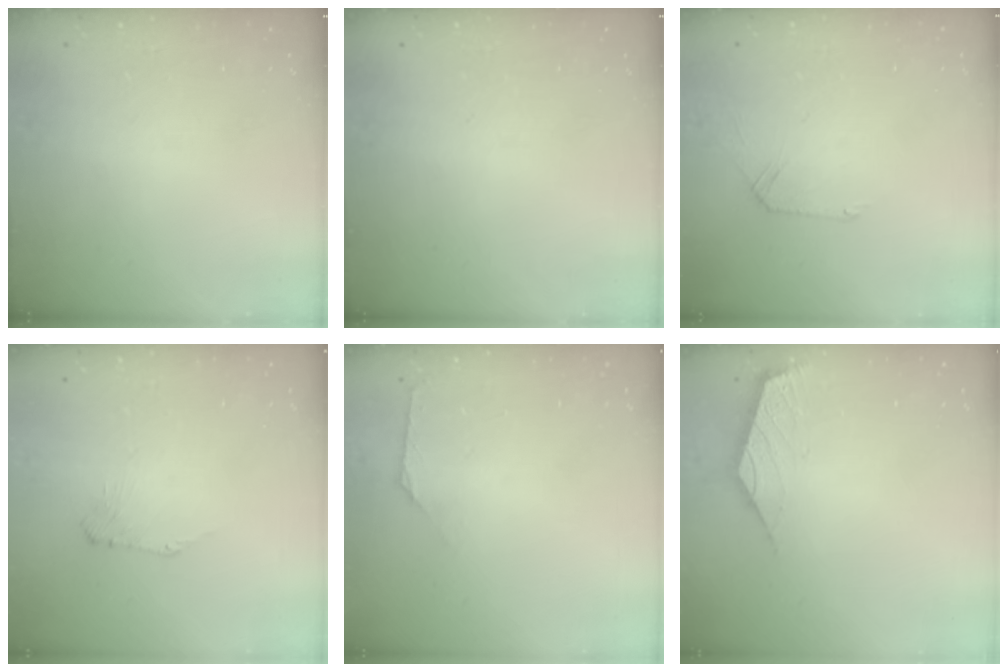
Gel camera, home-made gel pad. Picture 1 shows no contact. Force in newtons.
{"total": 0.0}
{"total": 4.4, "press": 4.3, "slide": 0.8}
{"total": 1.1, "press": 1.0, "slide": 0.4}
{"total": 1.7, "press": 1.6, "slide": 0.6}
{"total": 2.6, "press": 2.5, "slide": 0.6}